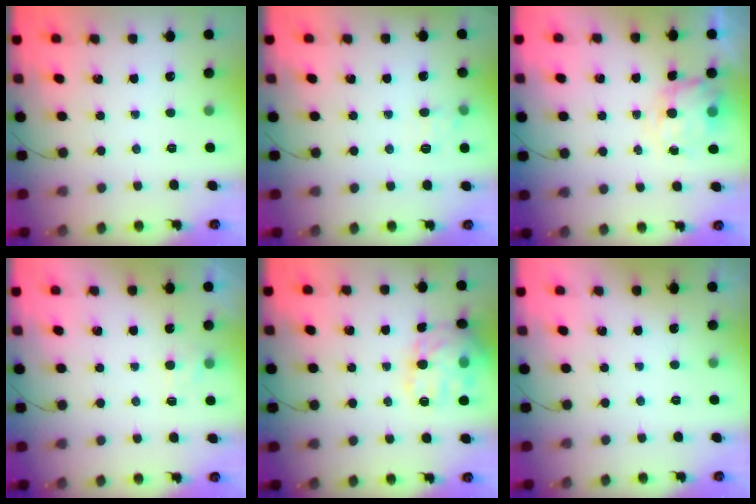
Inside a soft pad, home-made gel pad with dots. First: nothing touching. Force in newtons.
{"total": 6.7, "press": 6.5, "slide": 1.5}
{"total": 5.5, "press": 5.5, "slide": 0.6}
{"total": 2.0, "press": 1.6, "slide": 1.2}
{"total": 17.6, "press": 17.5, "slide": 1.3}
{"total": 1.6, "press": 1.6, "slide": 0.2}